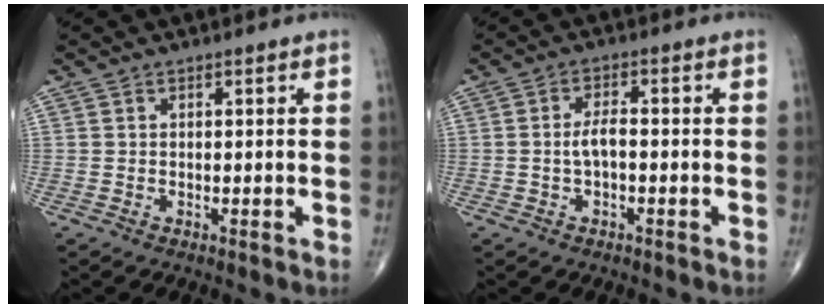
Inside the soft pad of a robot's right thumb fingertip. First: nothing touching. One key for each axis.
{"total": 3.4, "fx": -0.6, "fy": 1.5, "fz": 3.0, "tx": -0.059, "ty": 0.014, "tz": -0.013}